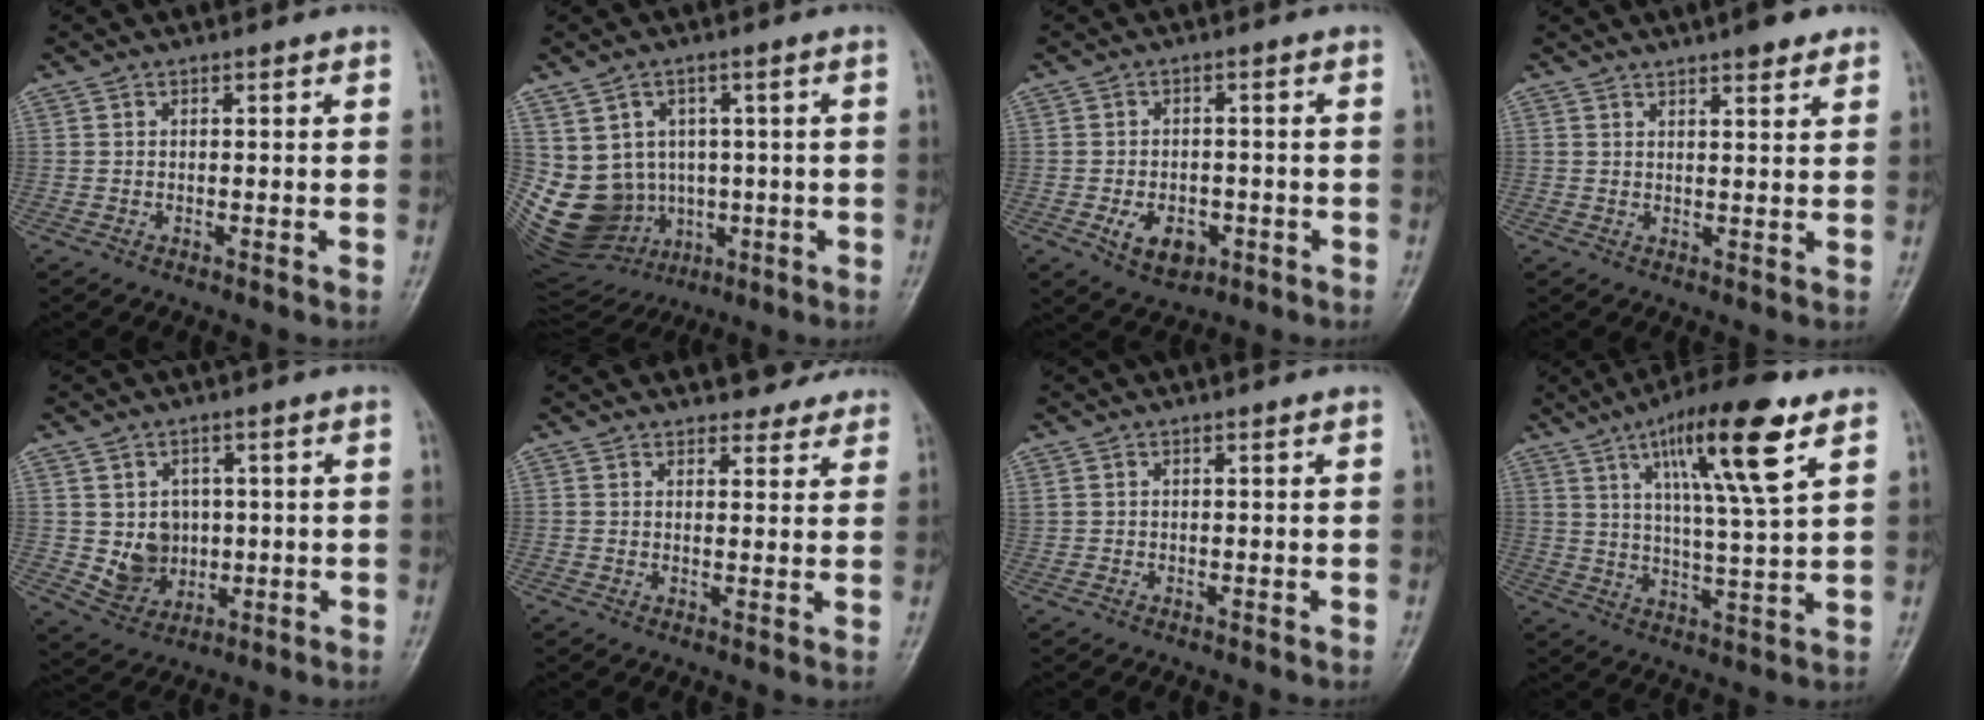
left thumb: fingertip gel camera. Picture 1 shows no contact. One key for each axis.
{"total": 18.7, "fx": -0.9, "fy": 16.1, "fz": 9.5, "tx": -0.200, "ty": 0.015, "tz": 0.019}
{"total": 6.5, "fx": -2.3, "fy": 4.4, "fz": 4.2, "tx": -0.053, "ty": 0.007, "tz": -0.030}
{"total": 4.7, "fx": 3.4, "fy": 1.2, "fz": 3.0, "tx": -0.030, "ty": -0.014, "tz": 0.045}
{"total": 7.1, "fx": 0.3, "fy": 6.2, "fz": 3.4, "tx": -0.021, "ty": -0.003, "tz": 0.019}
{"total": 4.5, "fx": 4.1, "fy": 1.7, "fz": 0.3, "tx": 0.026, "ty": -0.026, "tz": 0.040}
{"total": 0.6, "fx": 0.3, "fy": 0.4, "fz": 0.3, "tx": -0.010, "ty": 0.012, "tz": 0.009}
{"total": 15.6, "fx": 7.7, "fy": 2.4, "fz": 13.3, "tx": -0.216, "ty": -0.030, "tz": 0.126}